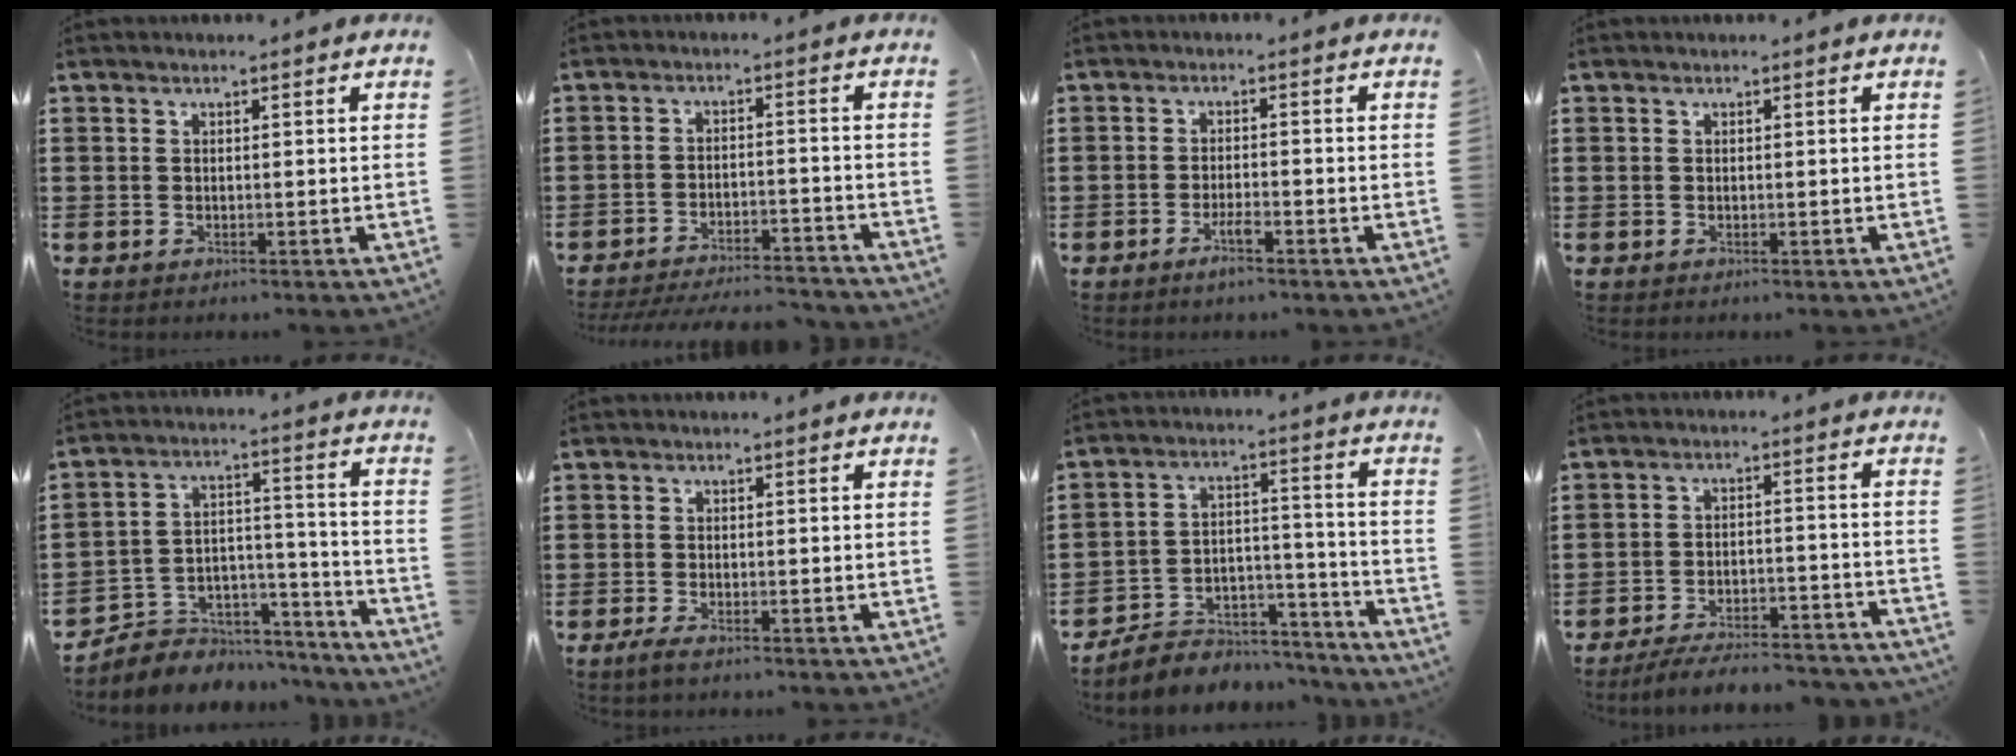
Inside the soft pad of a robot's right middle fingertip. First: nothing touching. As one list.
[{"total": 4.9, "force": [-4.7, 0.0, 1.3], "torque": [-0.029, -0.007, -0.094]}, {"total": 2.9, "force": [-1.8, 0.3, 2.2], "torque": [-0.045, -0.002, -0.034]}, {"total": 0.0}, {"total": 4.9, "force": [-4.1, 2.8, 0.1], "torque": [-0.009, 0.008, -0.080]}, {"total": 1.2, "force": [-0.8, 0.0, 0.9], "torque": [-0.018, -0.005, -0.013]}, {"total": 5.6, "force": [-5.2, 2.1, 0.6], "torque": [-0.018, 0.011, -0.103]}, {"total": 5.7, "force": [-5.4, 0.3, 1.8], "torque": [-0.036, -0.005, -0.105]}]